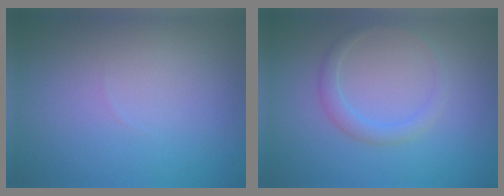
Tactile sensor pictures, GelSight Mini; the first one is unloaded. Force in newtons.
{"total": 1.7, "press": 1.7, "slide": 0.2}